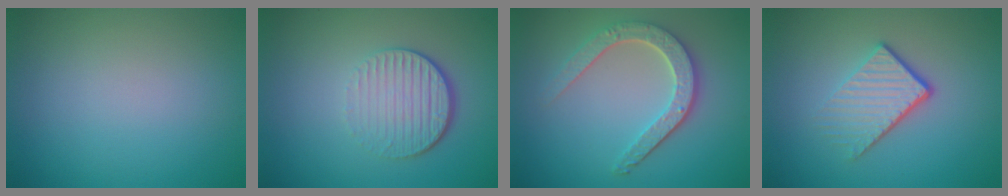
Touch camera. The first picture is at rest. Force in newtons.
{"total": 4.3, "press": 2.9, "slide": 3.2}
{"total": 4.2, "press": 3.5, "slide": 2.3}
{"total": 4.1, "press": 2.7, "slide": 3.1}